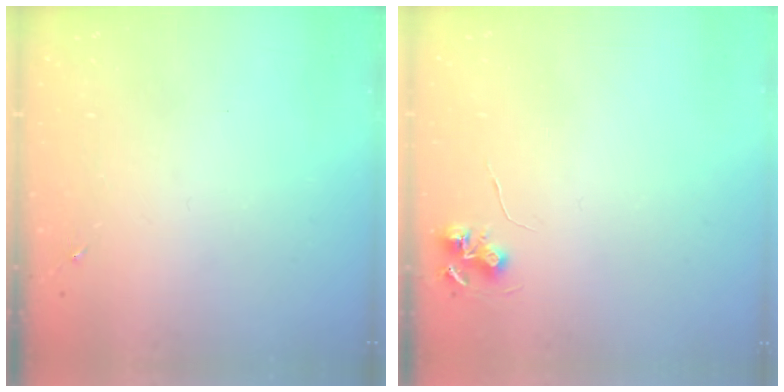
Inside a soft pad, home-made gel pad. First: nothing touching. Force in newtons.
{"total": 6.0, "press": 6.0, "slide": 0.4}